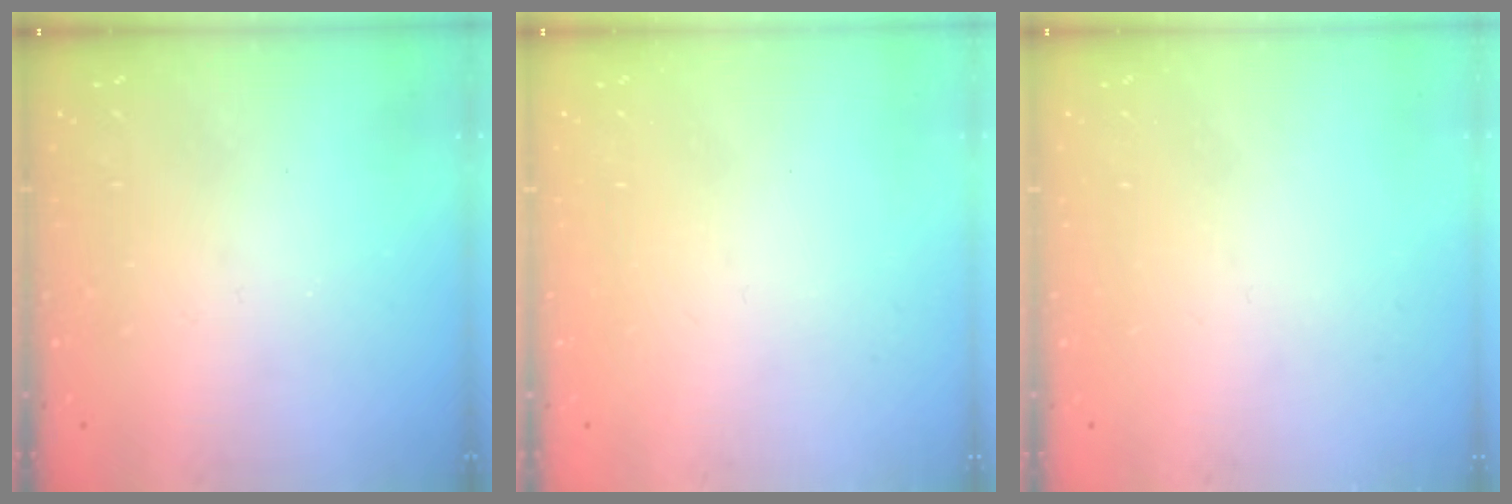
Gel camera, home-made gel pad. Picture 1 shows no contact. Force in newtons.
{"total": 0.0}
{"total": 0.0}